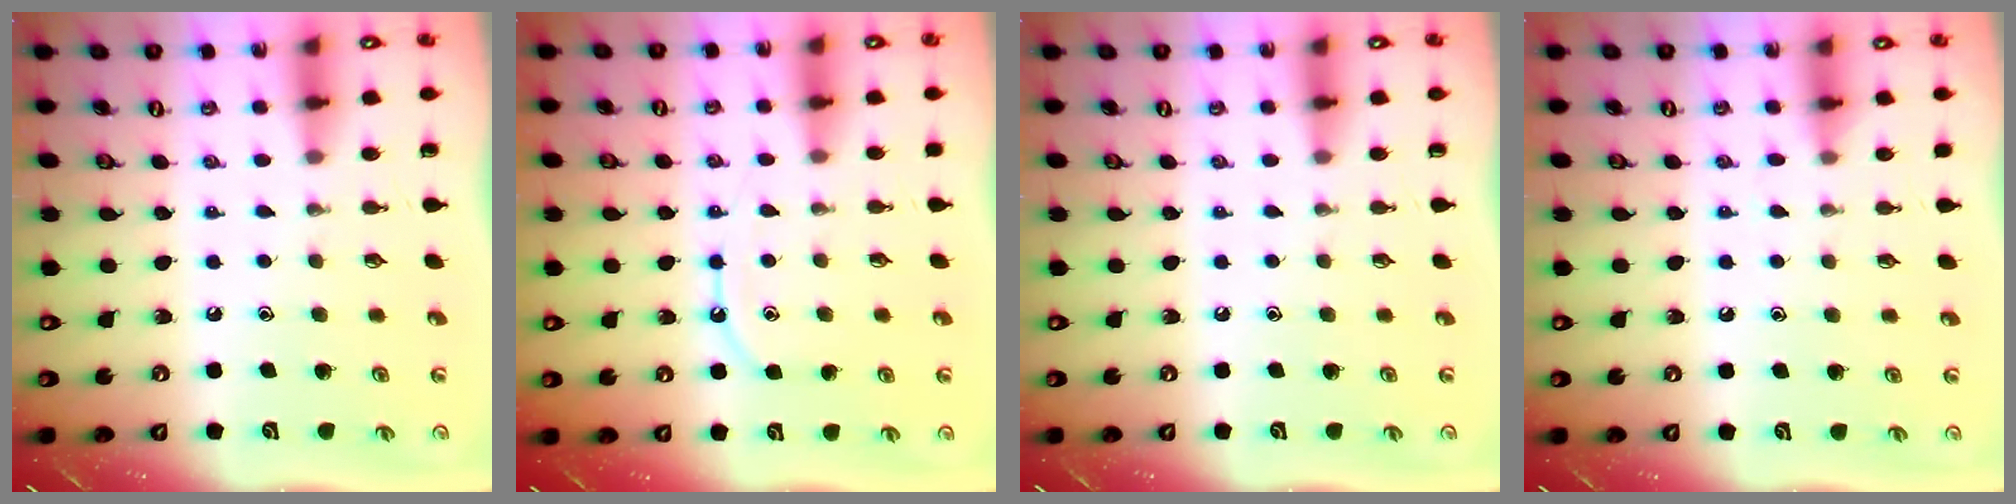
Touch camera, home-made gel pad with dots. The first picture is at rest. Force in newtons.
{"total": 7.5, "press": 7.5, "slide": 0.8}
{"total": 0.0}
{"total": 4.7, "press": 4.7, "slide": 0.7}